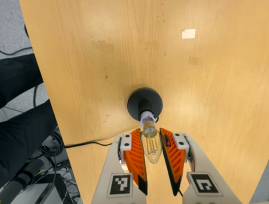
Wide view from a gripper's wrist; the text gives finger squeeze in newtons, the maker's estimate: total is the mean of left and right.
{"total": 11.6, "left": 12.0, "right": 11.1}